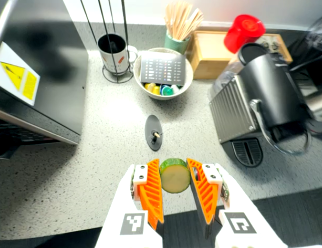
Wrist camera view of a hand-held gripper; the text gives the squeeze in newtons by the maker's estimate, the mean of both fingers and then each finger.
{"total": 10.8, "left": 10.5, "right": 11.1}